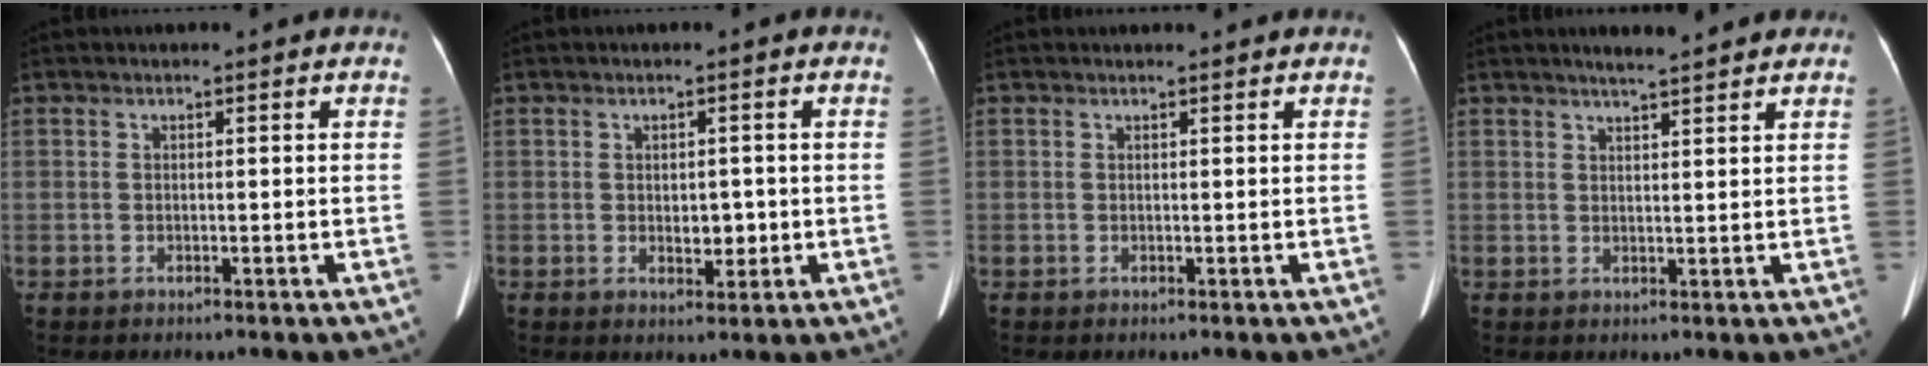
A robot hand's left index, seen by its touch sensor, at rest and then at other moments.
{"total": 2.9, "force": [-0.4, 1.7, 2.3], "torque": [-0.033, -0.003, -0.002]}
{"total": 1.0, "force": [1.0, 0.2, 0.1], "torque": [-0.012, 0.012, 0.012]}
{"total": 5.5, "force": [4.8, 0.5, 2.7], "torque": [-0.043, 0.013, 0.063]}